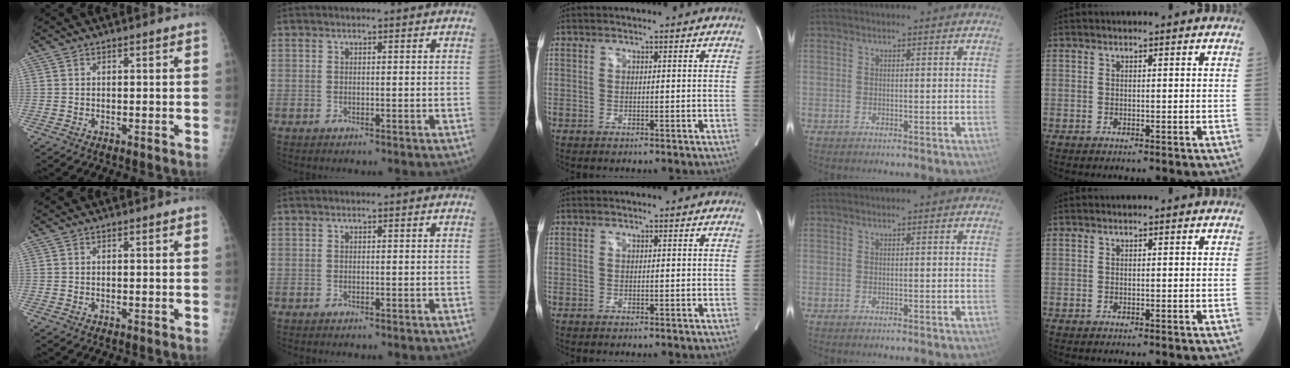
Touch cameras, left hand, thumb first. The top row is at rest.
{}